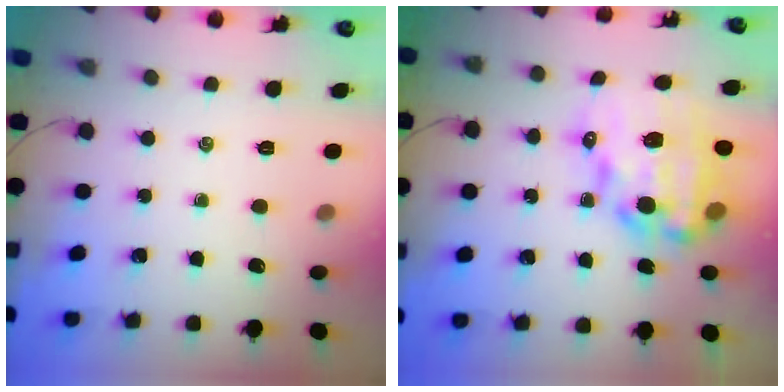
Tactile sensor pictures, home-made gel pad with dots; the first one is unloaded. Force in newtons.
{"total": 15.4, "press": 15.0, "slide": 3.5}